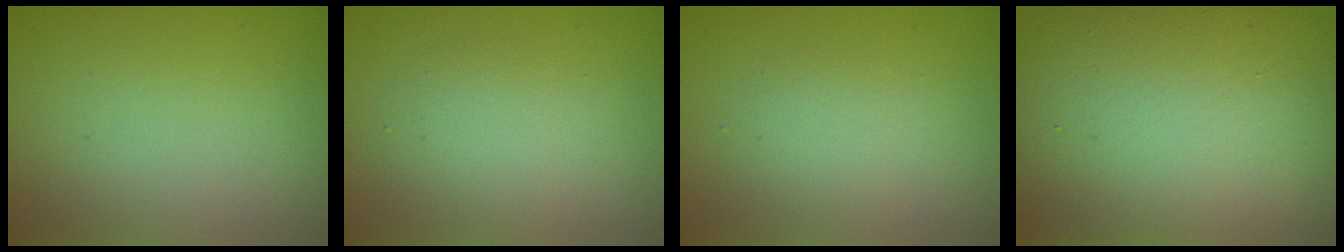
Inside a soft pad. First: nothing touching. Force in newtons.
{"total": 2.6, "press": 2.6, "slide": 0.1}
{"total": 2.0, "press": 2.0, "slide": 0.1}
{"total": 16.9, "press": 16.9, "slide": 0.6}